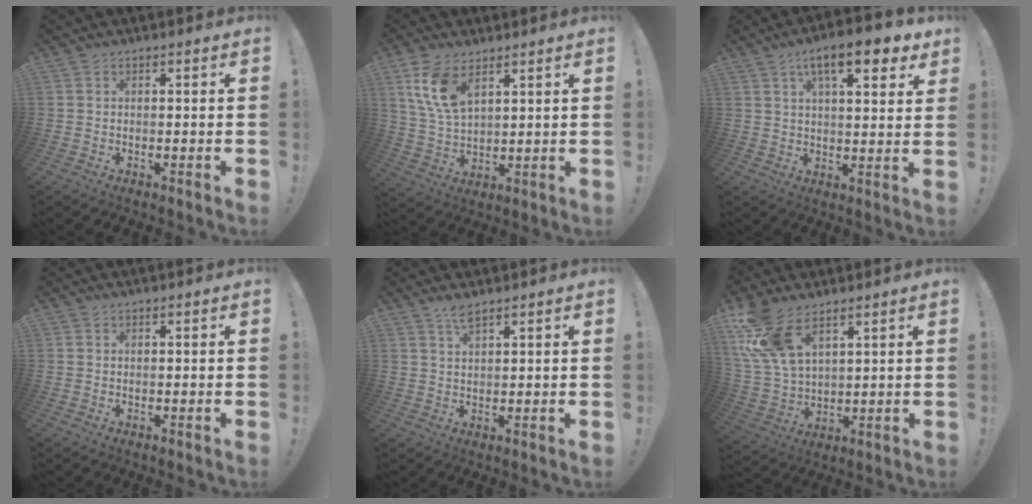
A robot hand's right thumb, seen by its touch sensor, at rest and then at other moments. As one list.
[{"total": 10.9, "force": [6.0, 5.4, 7.3], "torque": [-0.155, -0.018, 0.113]}, {"total": 12.7, "force": [6.5, 3.8, 10.2], "torque": [-0.152, -0.023, 0.101]}, {"total": 0.0}, {"total": 3.4, "force": [2.6, 0.6, 2.1], "torque": [-0.032, -0.015, 0.043]}, {"total": 13.8, "force": [8.8, 6.5, 8.5], "torque": [-0.185, -0.039, 0.168]}]